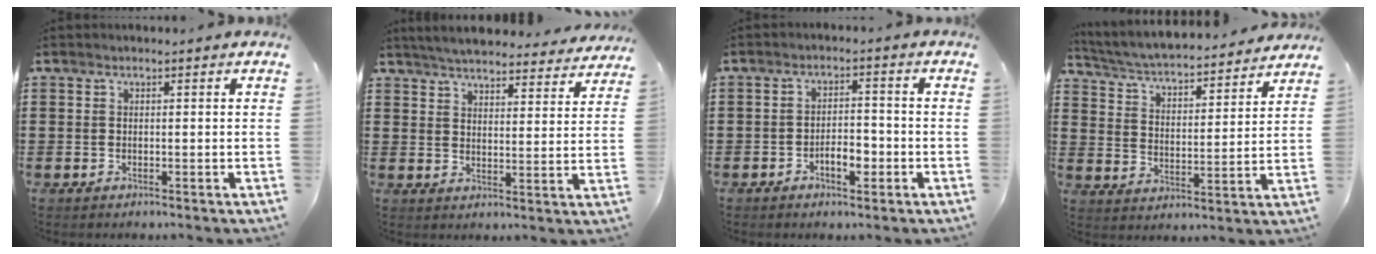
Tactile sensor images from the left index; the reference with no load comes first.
{"total": 5.2, "force": [5.1, 0.0, 1.1], "torque": [-0.042, -0.028, 0.089]}
{"total": 4.0, "force": [-1.8, 1.8, 3.0], "torque": [-0.054, 0.006, -0.033]}
{"total": 4.2, "force": [4.0, 0.0, 1.2], "torque": [-0.043, -0.036, 0.062]}